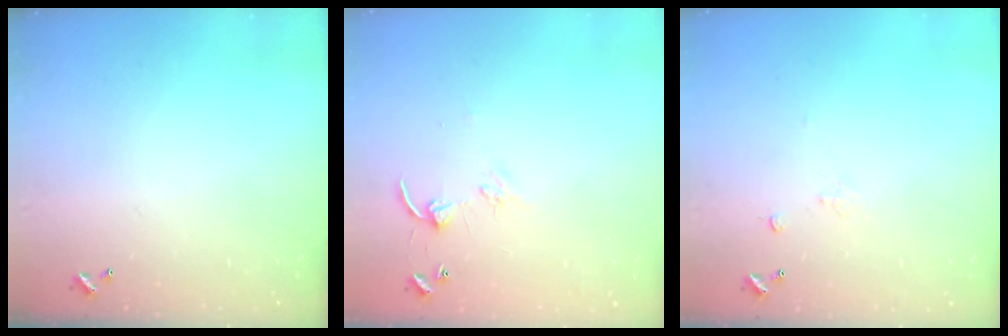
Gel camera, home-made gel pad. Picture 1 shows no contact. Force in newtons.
{"total": 4.6, "press": 4.6, "slide": 0.4}
{"total": 1.1, "press": 0.9, "slide": 0.5}